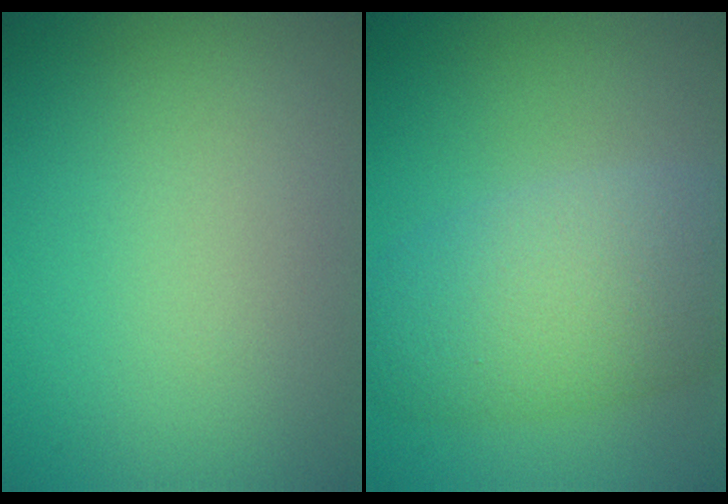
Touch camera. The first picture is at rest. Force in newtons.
{"total": 7.1, "press": 7.1, "slide": 0.4}